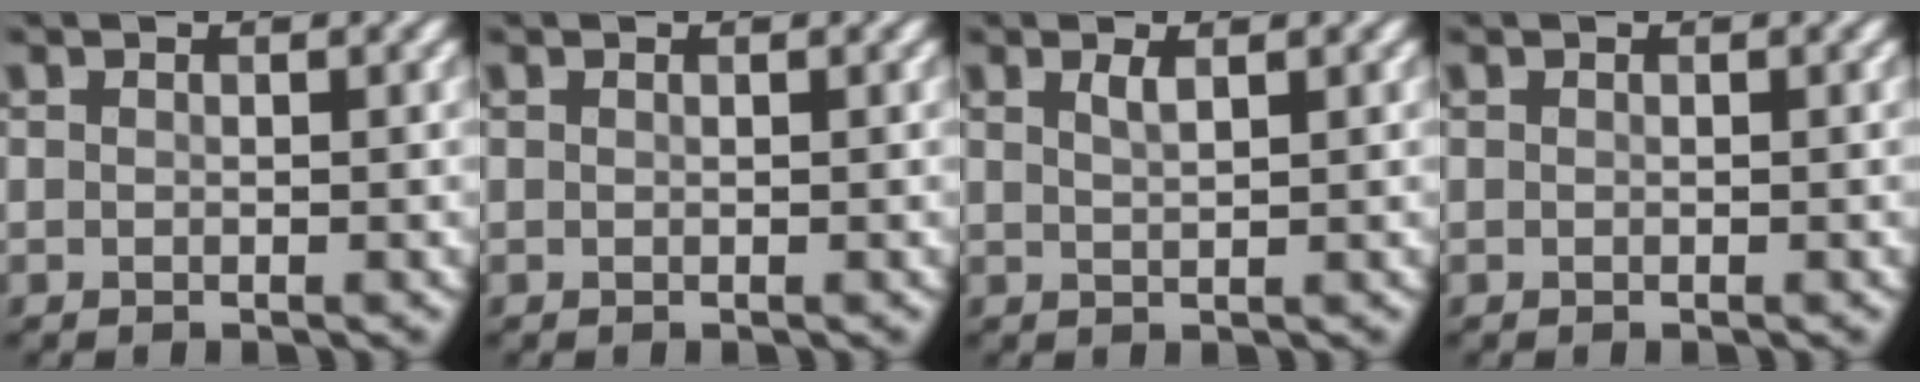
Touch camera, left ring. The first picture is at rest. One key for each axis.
{"total": 0.0}
{"total": 1.4, "fx": 0.8, "fy": 0.4, "fz": 1.0, "tx": -0.016, "ty": 0.002, "tz": 0.012}
{"total": 0.0}